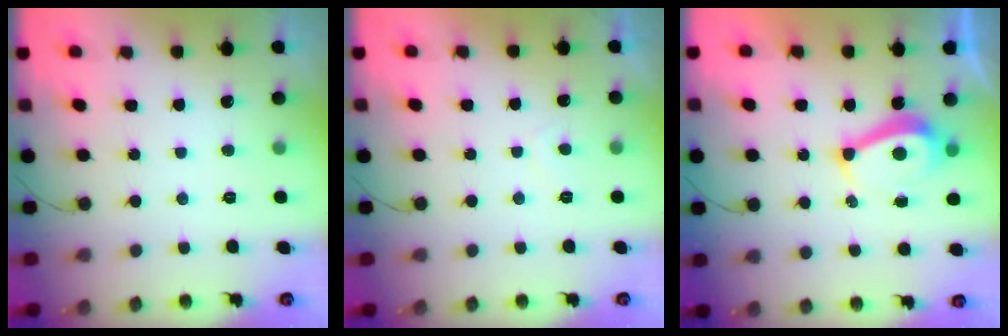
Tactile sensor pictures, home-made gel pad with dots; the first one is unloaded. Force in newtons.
{"total": 0.7, "press": 0.5, "slide": 0.5}
{"total": 7.7, "press": 7.7, "slide": 0.2}